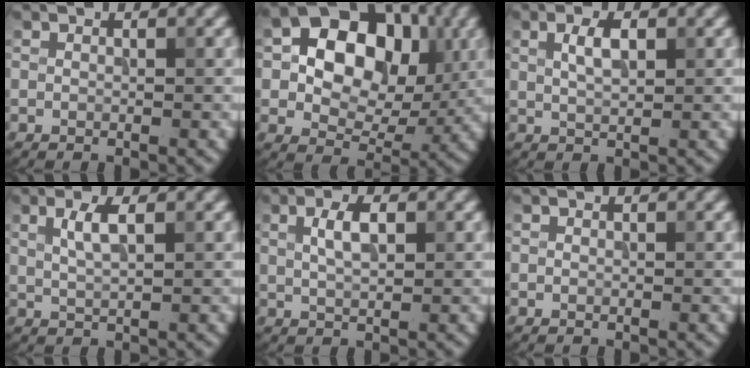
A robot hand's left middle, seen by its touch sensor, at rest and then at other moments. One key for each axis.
{"total": 10.7, "fx": 1.9, "fy": 7.7, "fz": 7.2, "tx": -0.099, "ty": 0.009, "tz": 0.017}
{"total": 2.4, "fx": 0.8, "fy": 1.0, "fz": 2.0, "tx": -0.042, "ty": 0.003, "tz": 0.017}
{"total": 2.4, "fx": 1.0, "fy": 0.7, "fz": 2.1, "tx": -0.040, "ty": 0.001, "tz": 0.020}
{"total": 2.7, "fx": 0.9, "fy": 1.0, "fz": 2.3, "tx": -0.047, "ty": 0.004, "tz": 0.017}
{"total": 0.0}